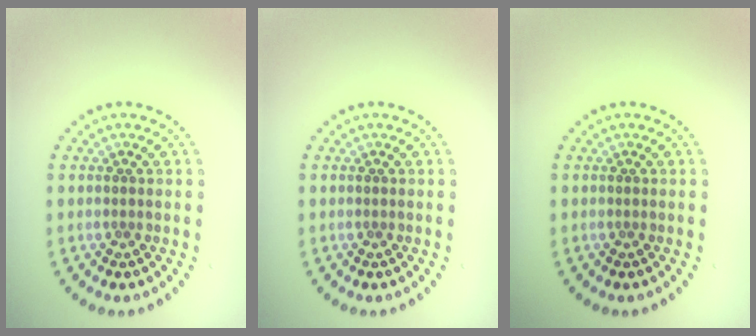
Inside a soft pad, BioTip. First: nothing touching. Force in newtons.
{"total": 0.0}
{"total": 0.0}